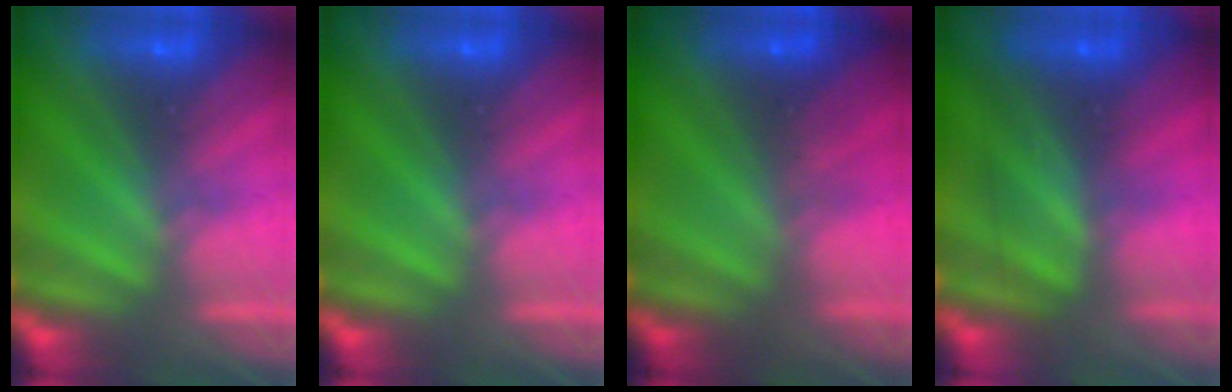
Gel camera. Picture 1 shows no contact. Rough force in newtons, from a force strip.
{"total": 0.0}
{"total": 2.2}
{"total": 2.4}